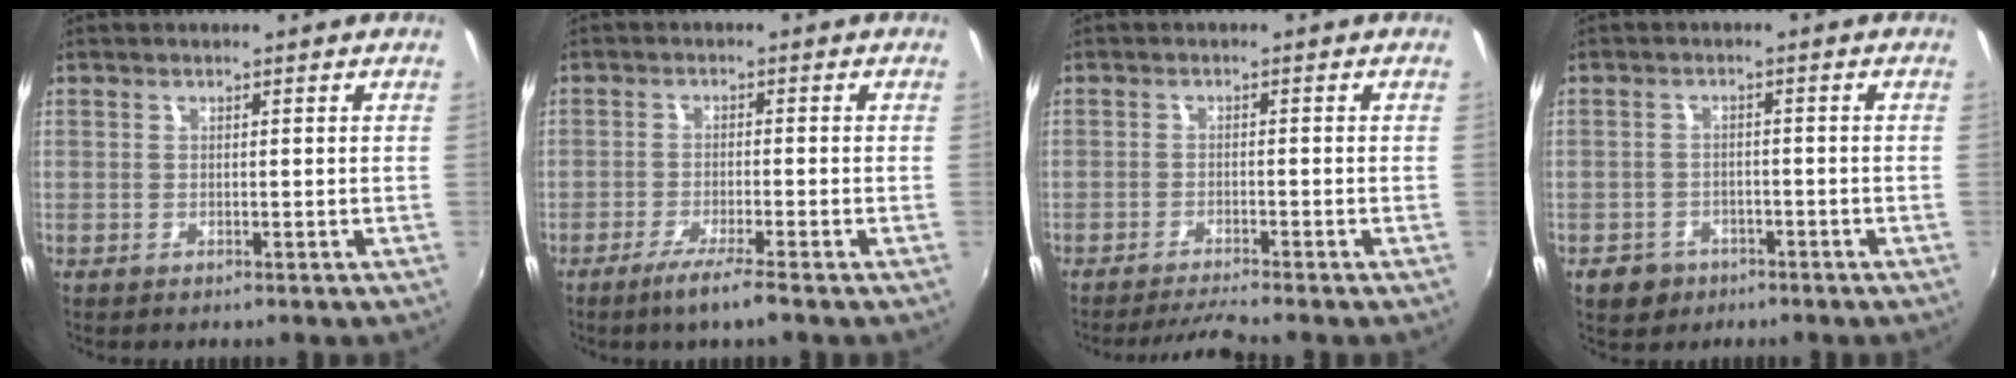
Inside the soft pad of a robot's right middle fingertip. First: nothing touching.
{"total": 4.8, "force": [-3.4, -0.4, 3.4], "torque": [-0.080, -0.011, -0.066]}
{"total": 3.8, "force": [-3.5, -0.8, 1.3], "torque": [-0.044, -0.002, -0.064]}
{"total": 4.9, "force": [-3.0, 3.7, 1.3], "torque": [-0.045, 0.001, -0.043]}